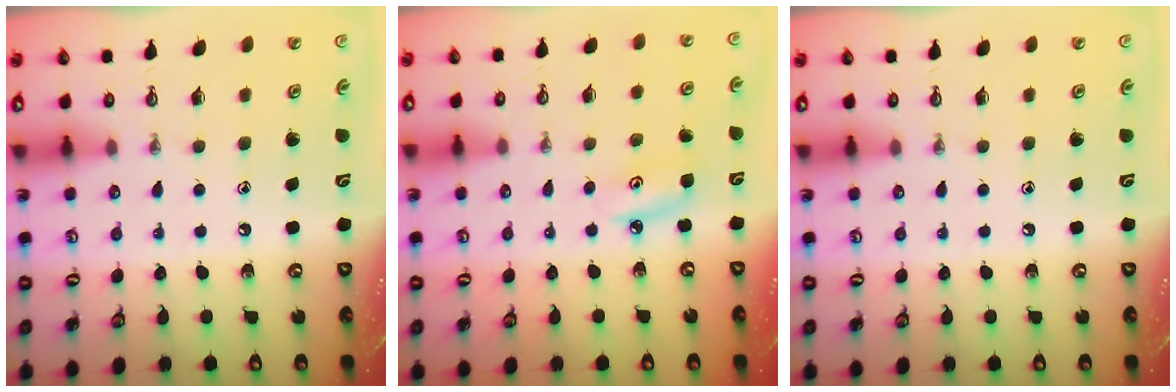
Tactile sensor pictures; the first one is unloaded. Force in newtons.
{"total": 6.5, "press": 6.5, "slide": 0.3}
{"total": 0.0}